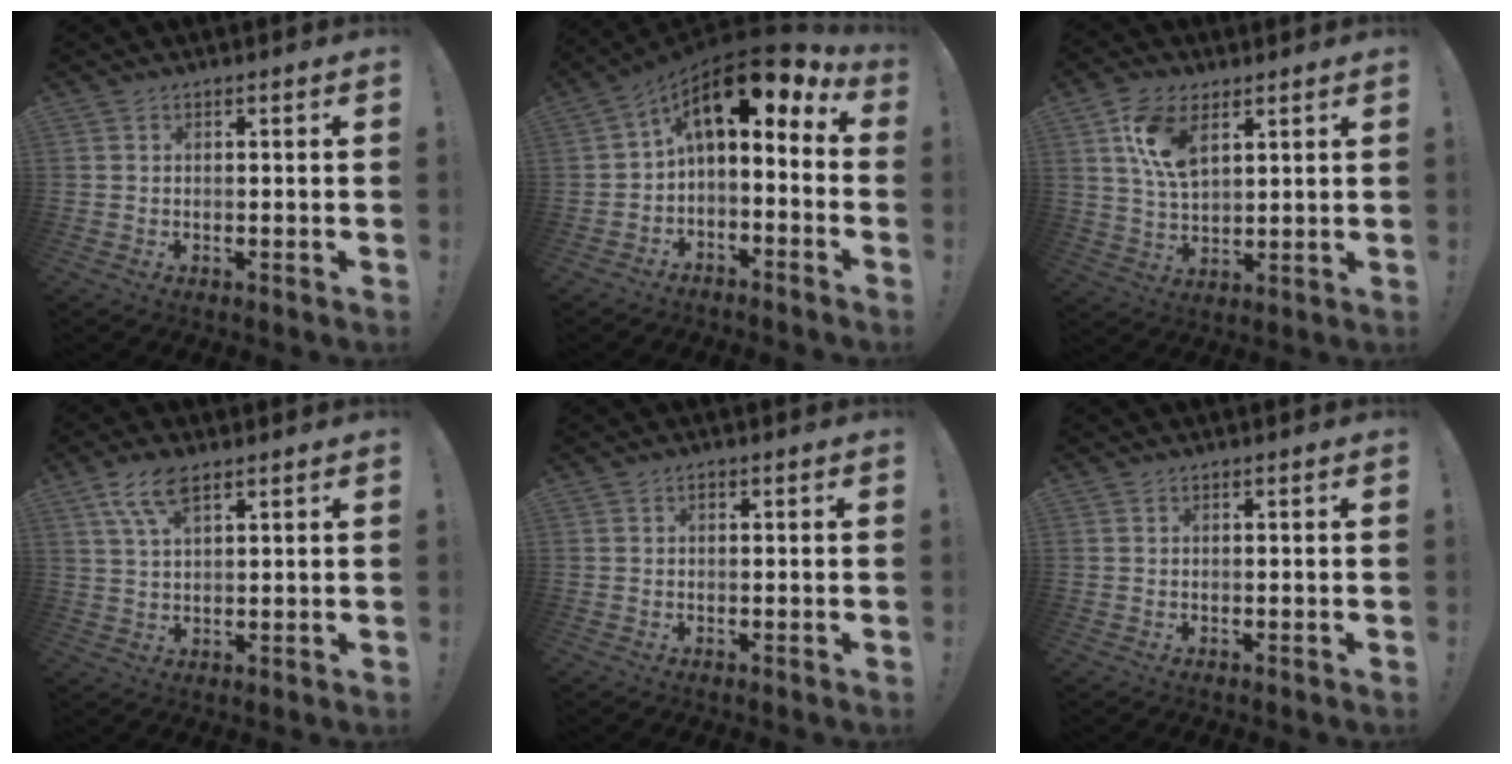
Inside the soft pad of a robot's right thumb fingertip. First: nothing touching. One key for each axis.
{"total": 10.9, "fx": 4.6, "fy": 4.5, "fz": 8.8, "tx": -0.139, "ty": -0.036, "tz": 0.078}
{"total": 11.5, "fx": 5.4, "fy": 6.5, "fz": 7.8, "tx": -0.150, "ty": -0.011, "tz": 0.098}
{"total": 8.2, "fx": 4.6, "fy": 3.5, "fz": 5.8, "tx": -0.111, "ty": -0.006, "tz": 0.088}
{"total": 0.6, "fx": 0.1, "fy": 0.6, "fz": 0.3, "tx": 0.000, "ty": 0.001, "tz": -0.001}
{"total": 0.0}